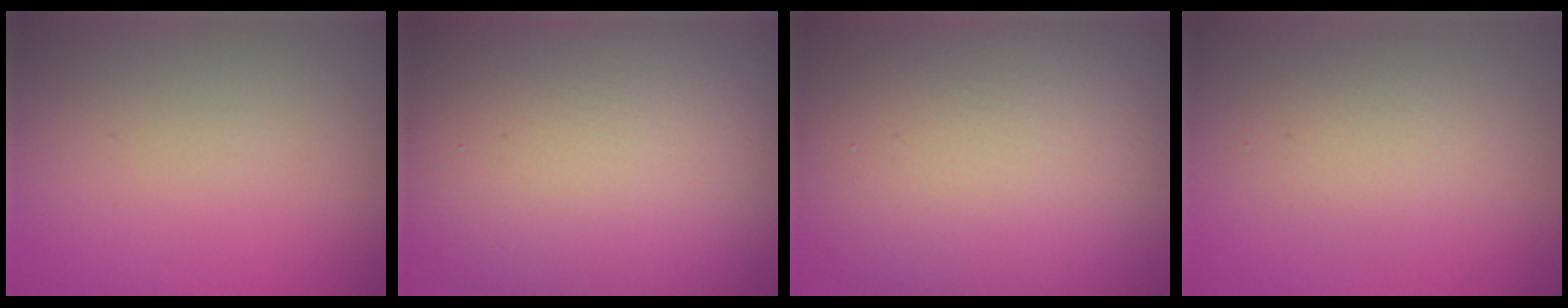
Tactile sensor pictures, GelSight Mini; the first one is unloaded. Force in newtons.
{"total": 17.6, "press": 17.5, "slide": 1.0}
{"total": 16.4, "press": 16.4, "slide": 0.8}
{"total": 2.7, "press": 2.7, "slide": 0.2}